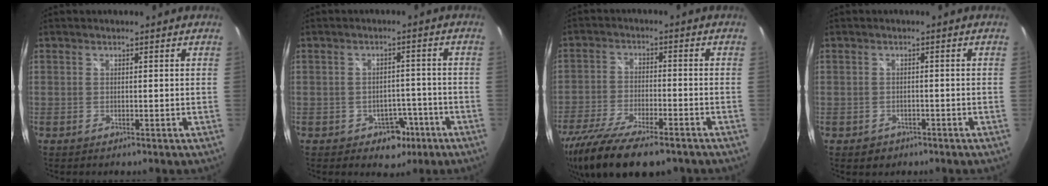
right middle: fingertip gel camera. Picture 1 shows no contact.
{"total": 5.1, "force": [-2.8, 3.9, 1.8], "torque": [-0.039, 0.013, -0.024]}
{"total": 18.8, "force": [-14.1, 5.7, 11.1], "torque": [-0.236, -0.055, -0.242]}
{"total": 2.7, "force": [-1.5, 2.2, 0.7], "torque": [-0.019, -0.002, -0.018]}